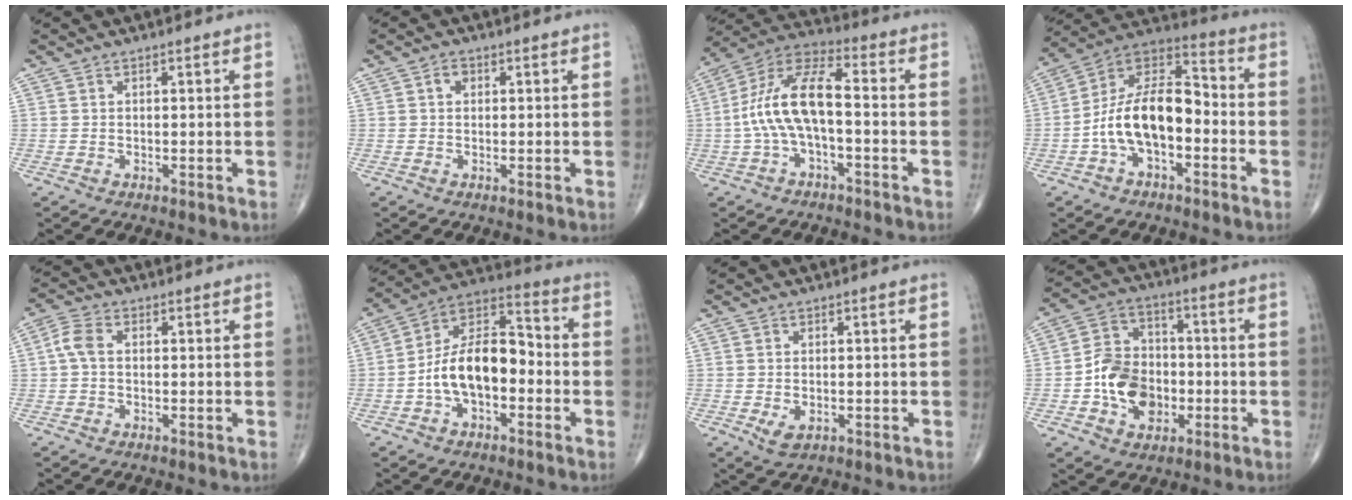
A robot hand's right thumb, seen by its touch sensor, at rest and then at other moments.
{"total": 1.5, "force": [0.3, 1.2, 0.8], "torque": [-0.004, 0.005, 0.003]}
{"total": 12.7, "force": [-1.7, 5.1, 11.5], "torque": [-0.238, 0.050, -0.037]}
{"total": 15.1, "force": [-3.3, 8.1, 12.3], "torque": [-0.212, 0.050, -0.068]}
{"total": 3.9, "force": [0.1, 2.5, 3.0], "torque": [-0.065, 0.012, -0.004]}
{"total": 14.4, "force": [-2.9, 8.2, 11.5], "torque": [-0.189, 0.048, -0.060]}
{"total": 3.0, "force": [-0.9, 1.8, 2.3], "torque": [-0.039, -0.003, -0.008]}
{"total": 12.5, "force": [-2.8, 9.4, 7.8], "torque": [-0.104, 0.029, -0.051]}